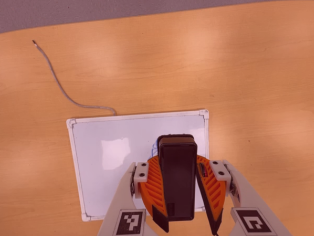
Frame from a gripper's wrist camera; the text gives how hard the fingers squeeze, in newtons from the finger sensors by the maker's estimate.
{"total": 11.5, "left": 10.6, "right": 12.3}